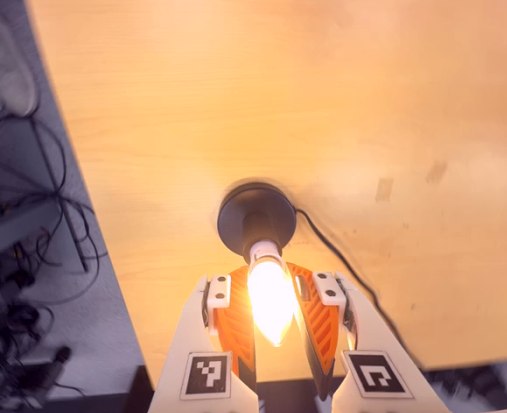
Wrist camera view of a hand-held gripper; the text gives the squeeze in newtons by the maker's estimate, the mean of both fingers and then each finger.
{"total": 12.5, "left": 12.2, "right": 12.8}